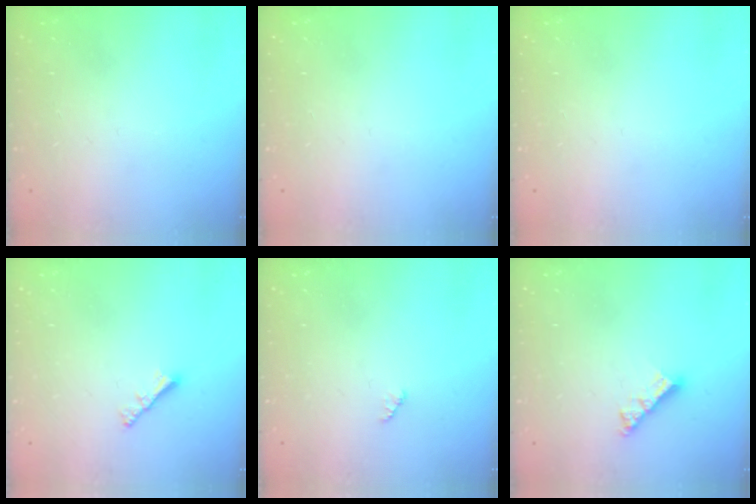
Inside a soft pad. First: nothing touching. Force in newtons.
{"total": 0.0}
{"total": 0.0}
{"total": 2.2, "press": 2.1, "slide": 0.6}
{"total": 1.3, "press": 1.3, "slide": 0.2}
{"total": 6.0, "press": 6.0, "slide": 0.7}